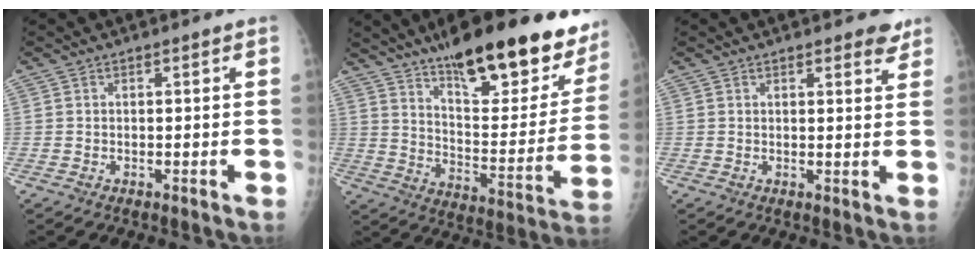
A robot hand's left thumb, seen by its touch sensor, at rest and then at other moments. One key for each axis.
{"total": 28.4, "fx": 19.6, "fy": 8.8, "fz": 18.7, "tx": -0.223, "ty": -0.075, "tz": 0.279}
{"total": 3.8, "fx": 2.9, "fy": 1.2, "fz": 2.1, "tx": -0.010, "ty": -0.013, "tz": 0.032}